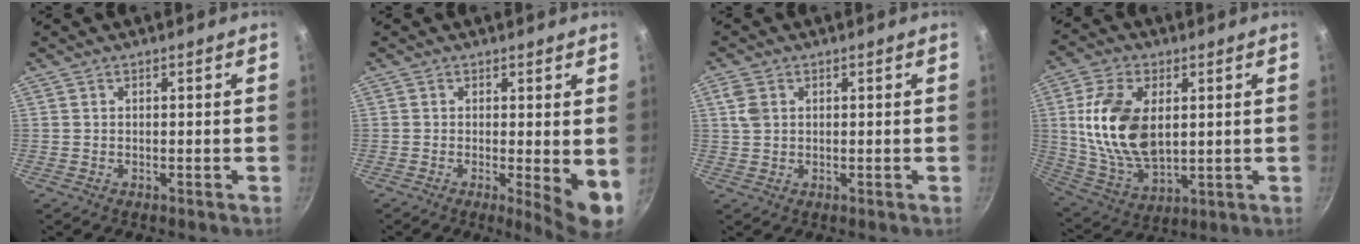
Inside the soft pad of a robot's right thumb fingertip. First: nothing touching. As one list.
[{"total": 6.4, "force": [-0.4, 1.6, 6.2], "torque": [-0.078, -0.014, -0.003]}, {"total": 3.3, "force": [1.0, 2.5, 2.0], "torque": [-0.037, 0.000, 0.018]}, {"total": 16.7, "force": [2.7, 9.9, 13.2], "torque": [-0.237, -0.015, 0.063]}]